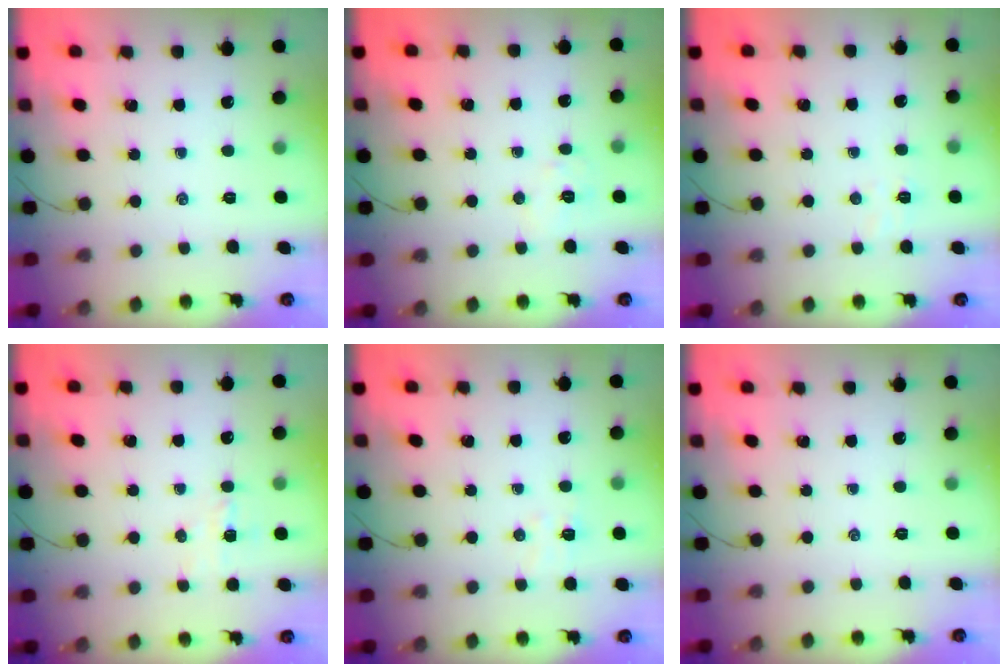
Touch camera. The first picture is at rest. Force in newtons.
{"total": 5.7, "press": 5.6, "slide": 1.1}
{"total": 3.9, "press": 3.8, "slide": 1.1}
{"total": 3.7, "press": 3.5, "slide": 1.1}
{"total": 4.6, "press": 4.5, "slide": 0.9}
{"total": 0.0}